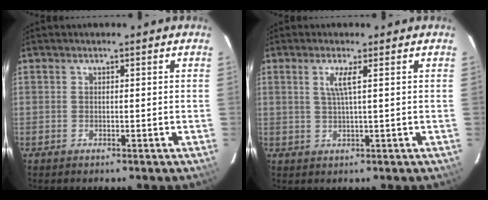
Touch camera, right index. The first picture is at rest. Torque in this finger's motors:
{"motor_torque": [0.02, 0.05, 0.11, 0.06]}